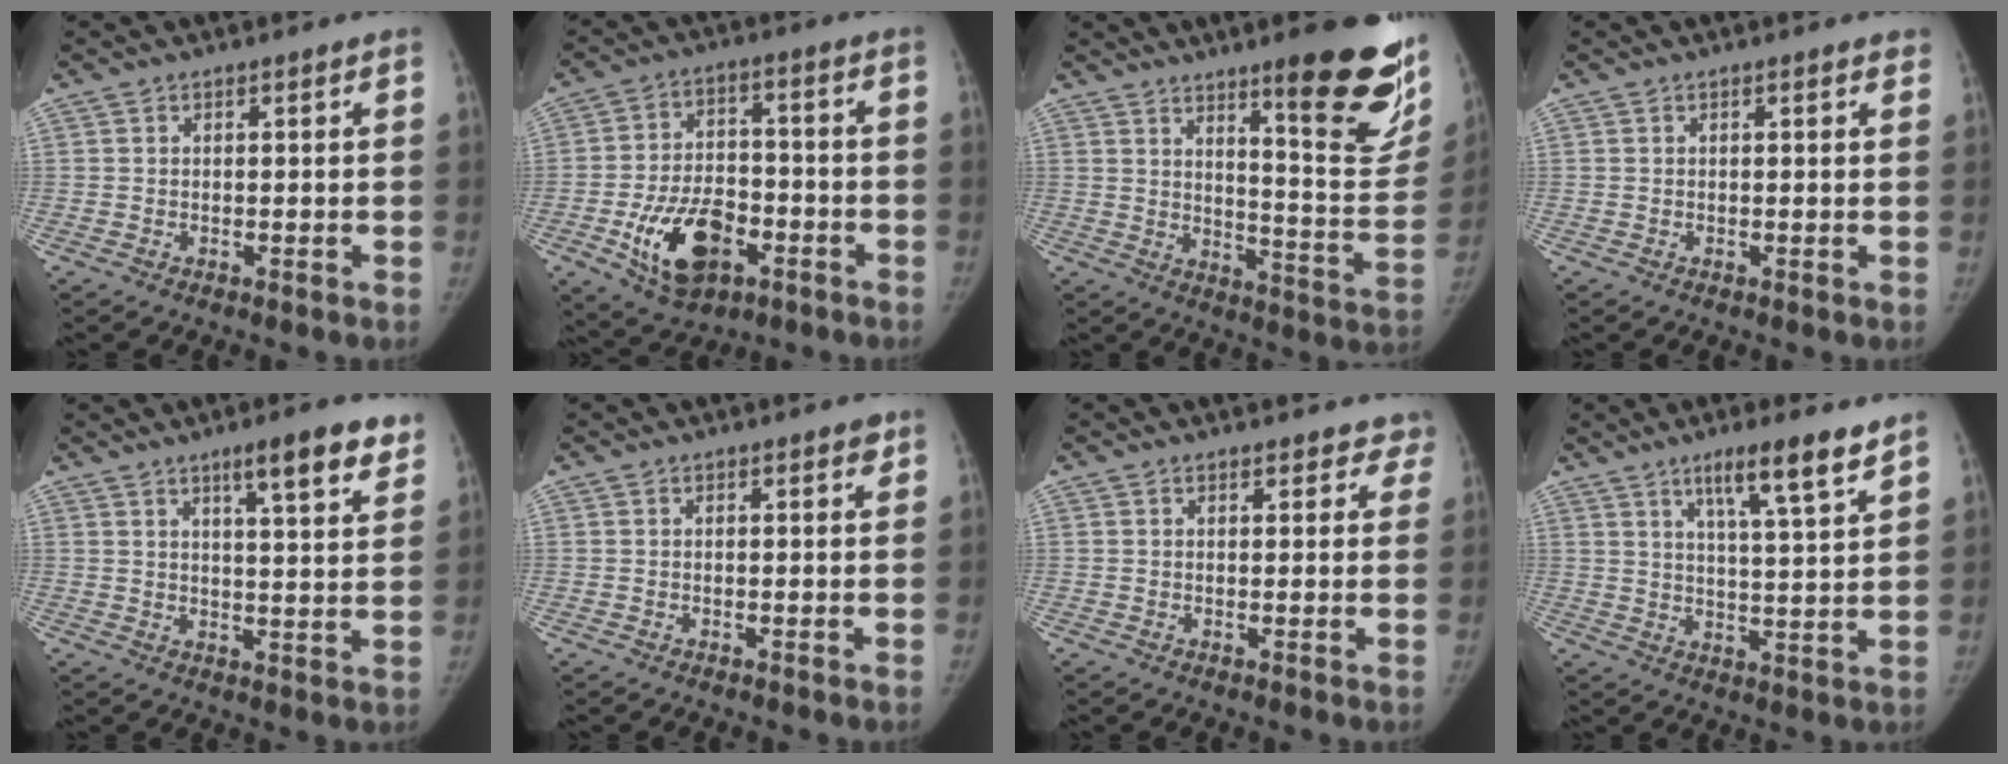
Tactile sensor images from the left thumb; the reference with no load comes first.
{"total": 14.4, "force": [-6.0, 8.7, 9.8], "torque": [-0.148, 0.024, -0.094]}
{"total": 21.3, "force": [12.6, 4.2, 16.7], "torque": [-0.173, -0.086, 0.180]}
{"total": 1.1, "force": [0.8, 0.4, 0.7], "torque": [-0.002, 0.000, 0.005]}
{"total": 9.6, "force": [6.4, 1.8, 7.0], "torque": [-0.076, -0.032, 0.088]}
{"total": 1.1, "force": [0.7, 0.5, 0.7], "torque": [-0.002, -0.001, 0.006]}
{"total": 4.2, "force": [3.7, 2.1, 0.4], "torque": [0.042, -0.013, 0.024]}
{"total": 9.5, "force": [6.5, 0.9, 6.9], "torque": [-0.105, -0.037, 0.104]}